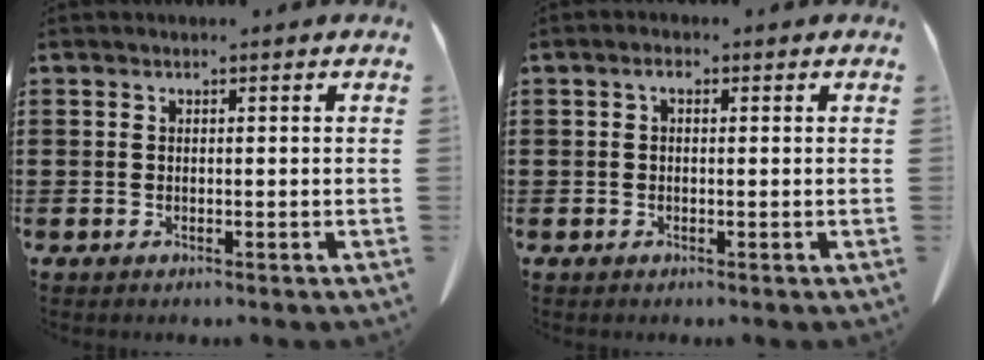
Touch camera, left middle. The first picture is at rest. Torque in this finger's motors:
{"motor_torque": [0.20, 0.16, 0.02, 0.01]}